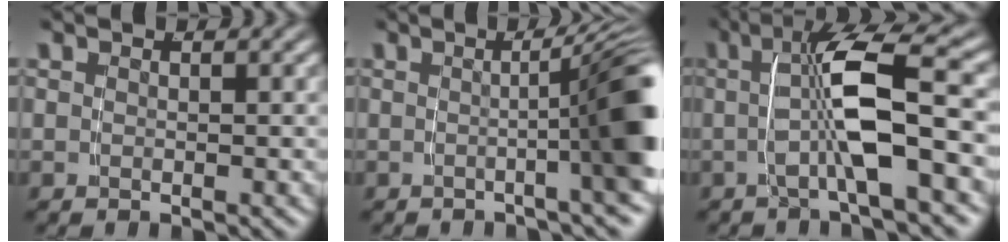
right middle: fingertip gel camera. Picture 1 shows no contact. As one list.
[{"total": 8.1, "force": [-0.7, 1.7, 7.9], "torque": [-0.071, 0.021, -0.020]}, {"total": 6.2, "force": [0.0, 1.1, 6.1], "torque": [-0.109, 0.005, 0.004]}]